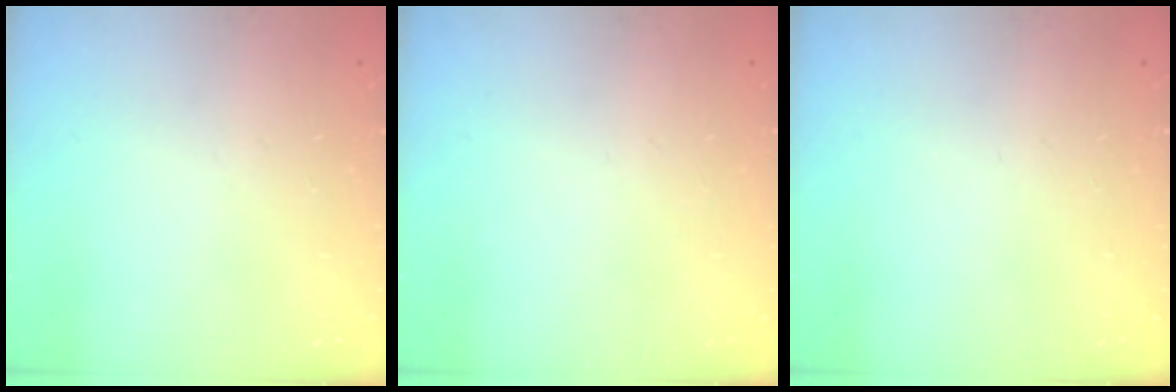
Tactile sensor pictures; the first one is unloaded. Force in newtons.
{"total": 0.0}
{"total": 0.0}